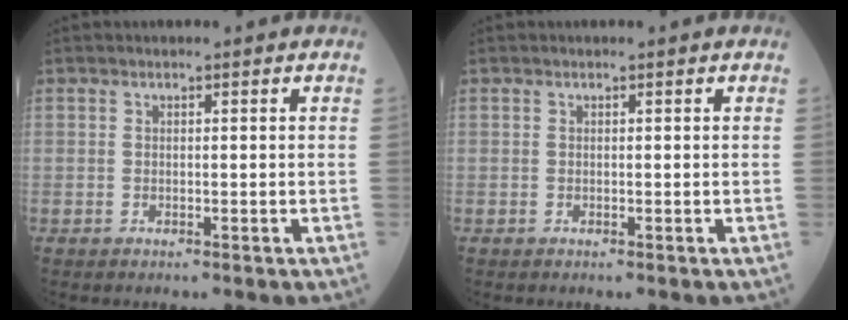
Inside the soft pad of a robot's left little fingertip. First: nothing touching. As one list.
[{"total": 0.0}]